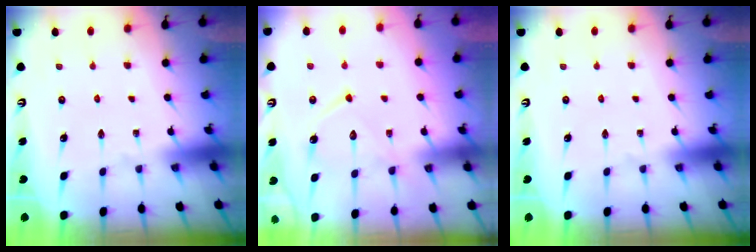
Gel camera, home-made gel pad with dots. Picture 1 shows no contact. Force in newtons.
{"total": 12.4, "press": 12.3, "slide": 0.9}
{"total": 0.0}